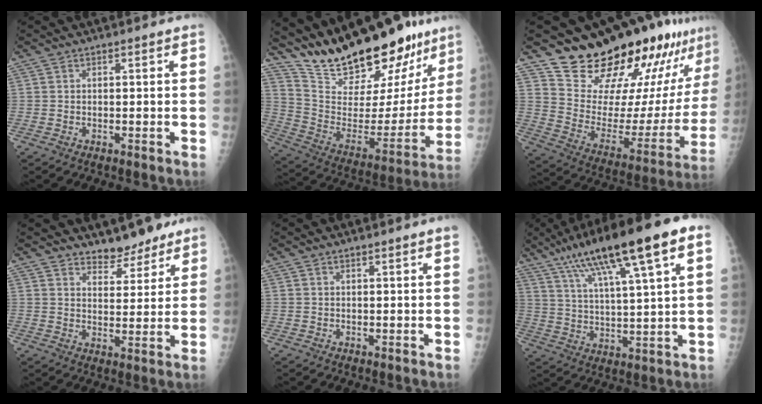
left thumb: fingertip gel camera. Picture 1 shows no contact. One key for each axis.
{"total": 28.7, "fx": 23.0, "fy": 9.5, "fz": 14.4, "tx": -0.196, "ty": -0.102, "tz": 0.357}
{"total": 26.6, "fx": 22.6, "fy": 8.2, "fz": 11.3, "tx": -0.129, "ty": -0.154, "tz": 0.322}
{"total": 6.8, "fx": 6.0, "fy": 2.9, "fz": 1.5, "tx": 0.005, "ty": -0.047, "tz": 0.093}
{"total": 1.9, "fx": 1.4, "fy": -0.2, "fz": 1.3, "tx": -0.014, "ty": 0.000, "tz": 0.019}
{"total": 19.9, "fx": 10.4, "fy": 3.3, "fz": 16.7, "tx": -0.276, "ty": 0.004, "tz": 0.177}